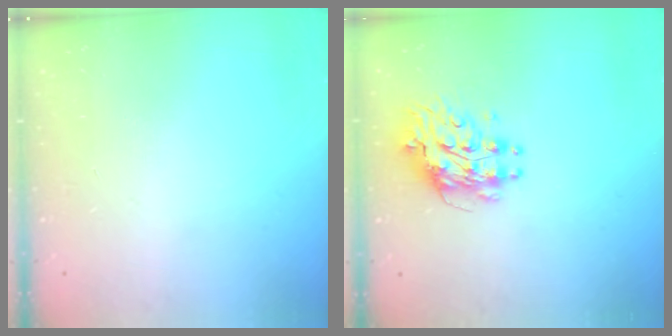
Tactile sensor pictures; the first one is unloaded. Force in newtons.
{"total": 9.4, "press": 9.3, "slide": 0.9}